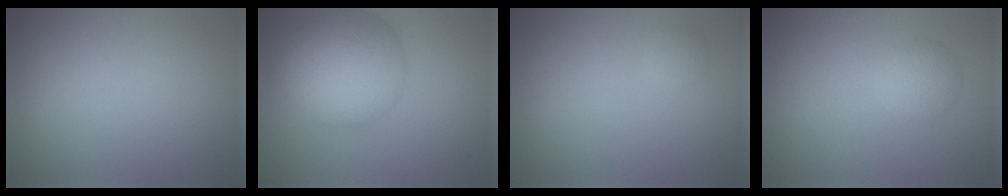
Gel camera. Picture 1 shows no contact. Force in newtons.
{"total": 8.2, "press": 8.2, "slide": 0.4}
{"total": 0.7, "press": 0.7, "slide": 0.0}
{"total": 2.2, "press": 2.2, "slide": 0.1}